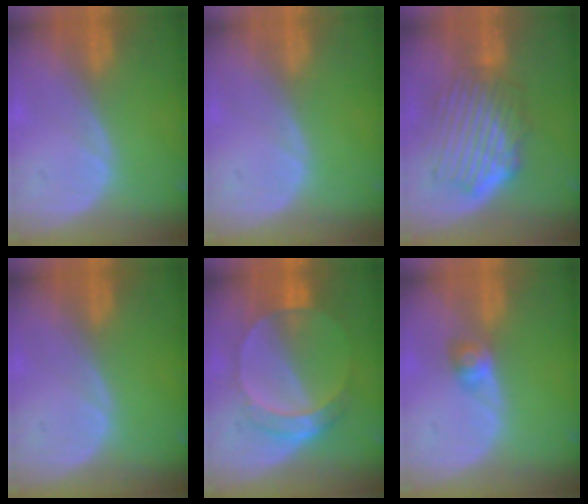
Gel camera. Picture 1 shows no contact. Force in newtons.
{"total": 0.0}
{"total": 9.1, "press": 8.2, "slide": 4.0}
{"total": 0.0}
{"total": 7.3, "press": 6.4, "slide": 3.6}
{"total": 2.8, "press": 2.5, "slide": 1.1}